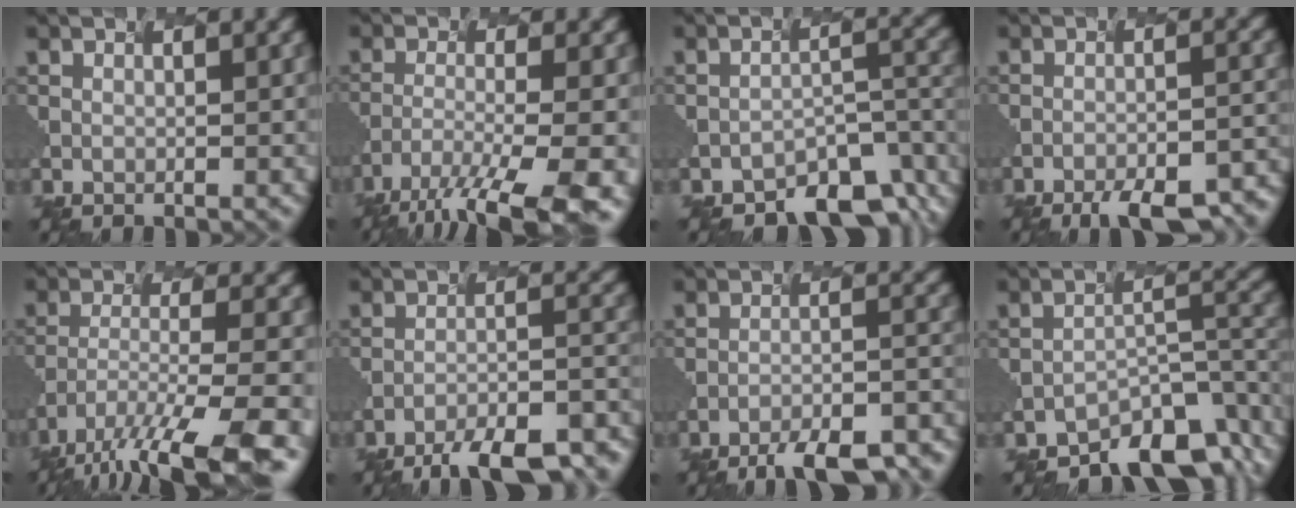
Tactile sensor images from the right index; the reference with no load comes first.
{"total": 10.2, "force": [-7.6, 1.6, 6.6], "torque": [-0.111, -0.011, -0.113]}
{"total": 7.0, "force": [-5.8, 2.5, 3.0], "torque": [-0.027, -0.007, -0.084]}
{"total": 8.9, "force": [-6.9, 1.9, 5.4], "torque": [-0.082, -0.007, -0.084]}
{"total": 11.4, "force": [-8.7, 2.3, 7.0], "torque": [-0.143, -0.022, -0.134]}
{"total": 13.1, "force": [-11.2, 2.9, 6.2], "torque": [-0.092, -0.006, -0.136]}
{"total": 11.4, "force": [-9.6, 2.3, 5.7], "torque": [-0.084, -0.010, -0.117]}
{"total": 7.5, "force": [-6.6, 2.2, 2.8], "torque": [-0.021, 0.000, -0.104]}